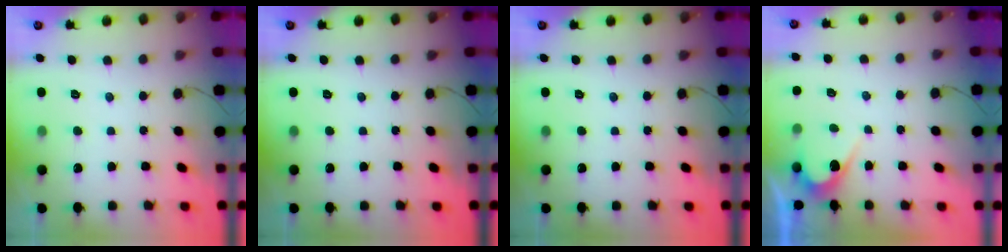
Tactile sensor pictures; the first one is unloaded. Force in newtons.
{"total": 0.0}
{"total": 0.0}
{"total": 4.2, "press": 4.1, "slide": 0.3}